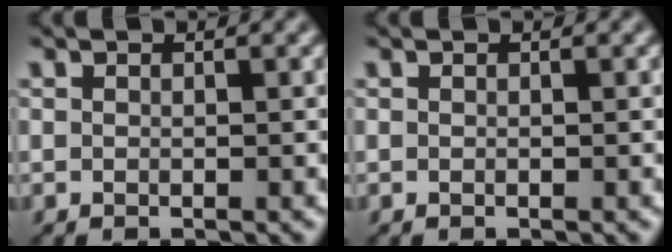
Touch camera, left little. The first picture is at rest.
{"total": 0.0}